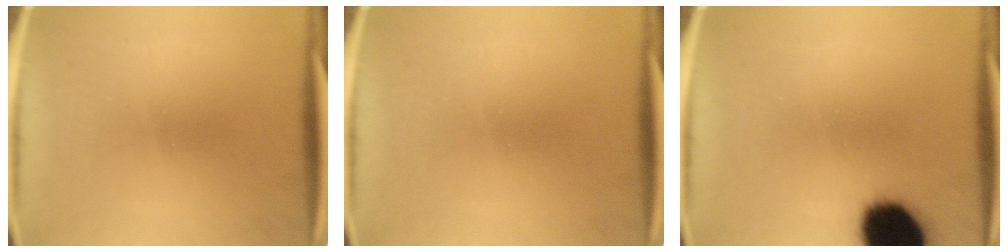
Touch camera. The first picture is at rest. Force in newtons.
{"total": 0.0}
{"total": 19.6}